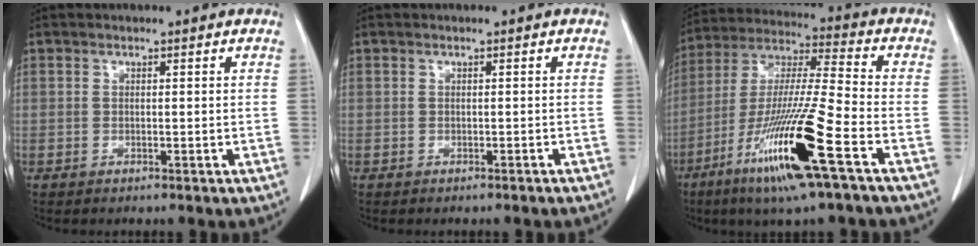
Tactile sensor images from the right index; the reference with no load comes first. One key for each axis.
{"total": 0.6, "fx": -0.5, "fy": 0.0, "fz": 0.3, "tx": -0.007, "ty": -0.001, "tz": -0.006}
{"total": 18.1, "fx": -8.6, "fy": -0.2, "fz": 15.9, "tx": -0.338, "ty": -0.037, "tz": -0.163}